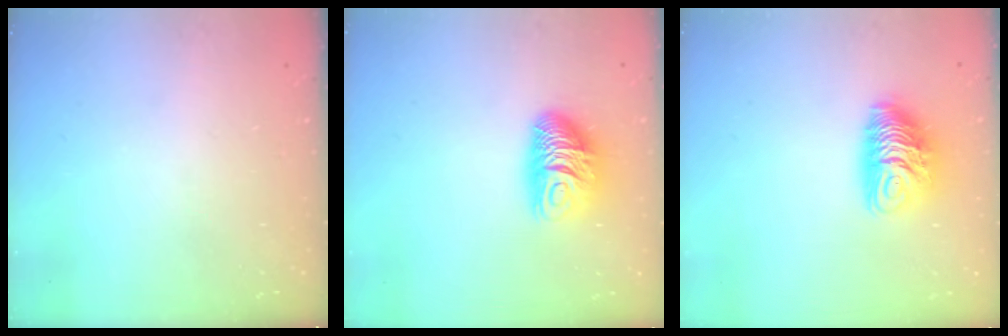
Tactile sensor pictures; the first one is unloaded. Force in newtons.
{"total": 10.6, "press": 10.6, "slide": 0.9}
{"total": 10.0, "press": 9.9, "slide": 0.8}